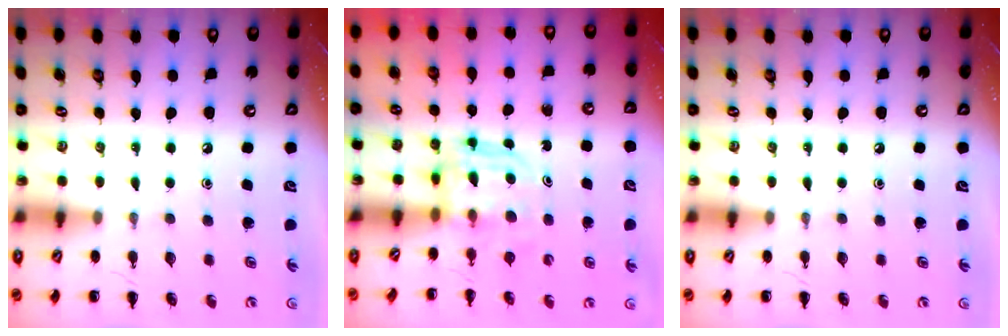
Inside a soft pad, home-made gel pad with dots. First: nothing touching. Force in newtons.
{"total": 3.7, "press": 3.7, "slide": 0.2}
{"total": 0.0}